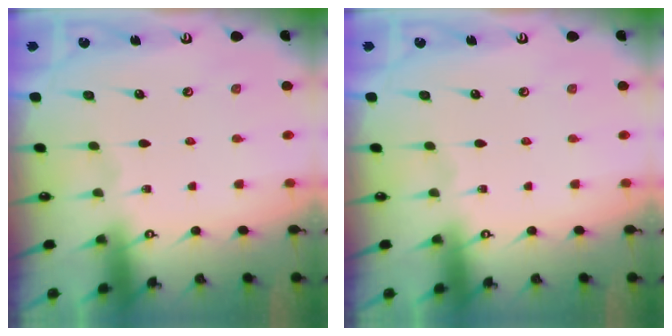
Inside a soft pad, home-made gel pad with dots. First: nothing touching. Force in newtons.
{"total": 0.0}